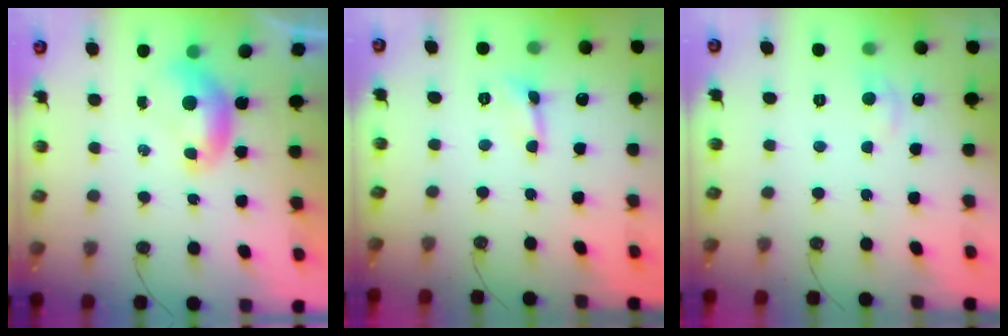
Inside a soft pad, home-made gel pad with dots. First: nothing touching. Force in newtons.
{"total": 0.9, "press": 0.8, "slide": 0.4}
{"total": 1.0, "press": 0.5, "slide": 0.9}